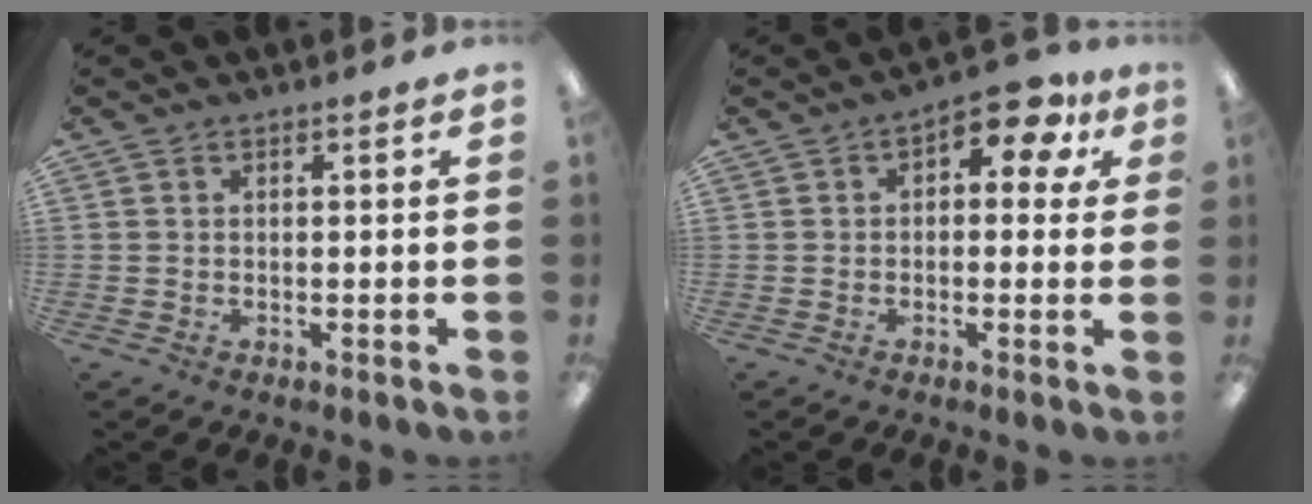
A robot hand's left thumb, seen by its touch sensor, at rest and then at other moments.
{"total": 8.0, "force": [3.3, 4.0, 6.1], "torque": [-0.074, -0.014, 0.049]}